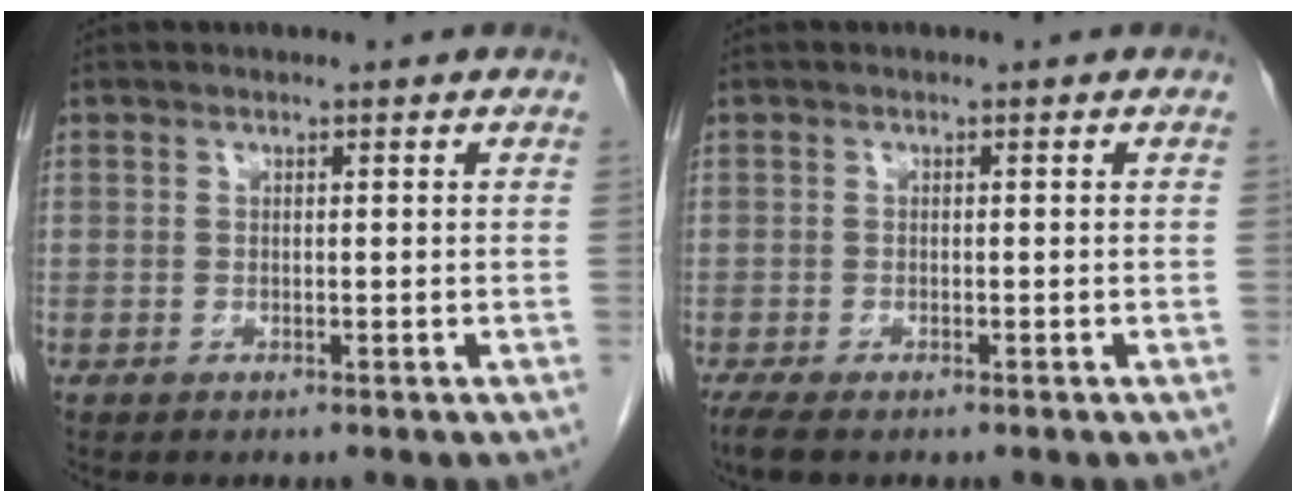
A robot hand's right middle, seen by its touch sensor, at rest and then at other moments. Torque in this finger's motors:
{"motor_torque": [0.37, -0.19, 0.01, 0.02]}